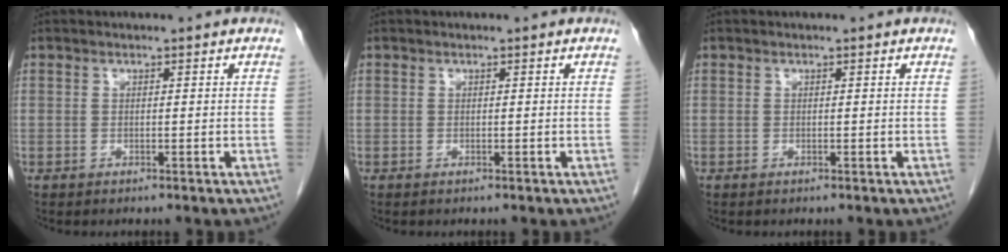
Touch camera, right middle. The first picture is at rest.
{"total": 0.0}
{"total": 0.0}